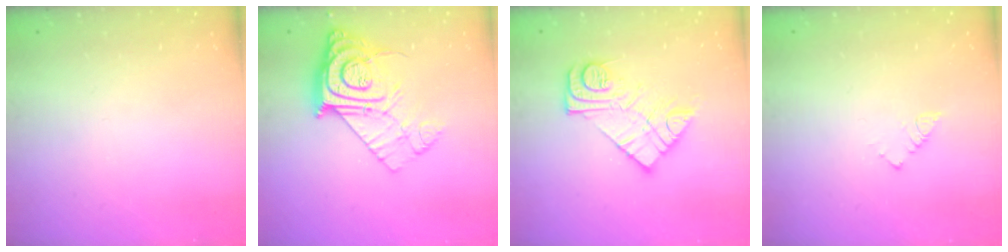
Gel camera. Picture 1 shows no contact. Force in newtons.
{"total": 14.9, "press": 14.8, "slide": 1.0}
{"total": 13.2, "press": 13.2, "slide": 0.9}
{"total": 3.4, "press": 3.4, "slide": 0.5}